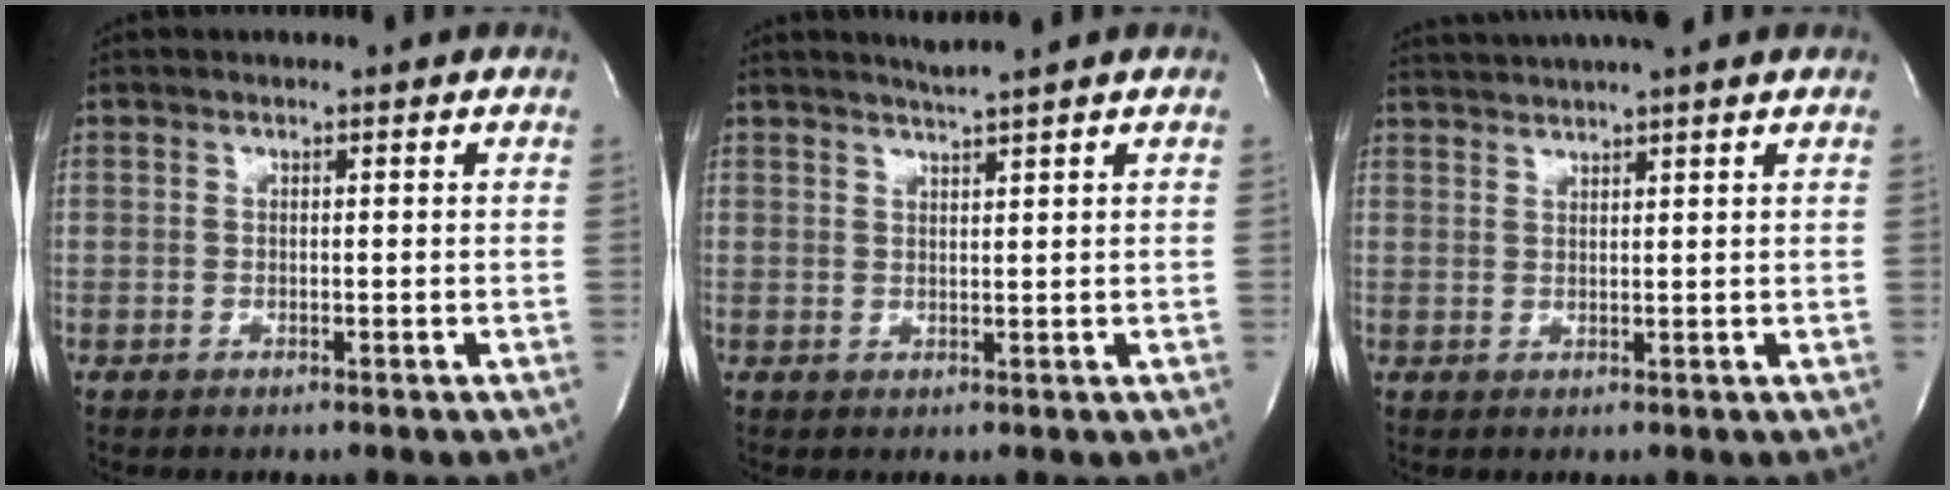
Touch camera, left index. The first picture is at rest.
{"total": 2.8, "force": [2.4, -1.2, 0.8], "torque": [-0.015, -0.008, 0.046]}
{"total": 8.5, "force": [7.7, -0.5, 3.6], "torque": [-0.066, 0.030, 0.113]}